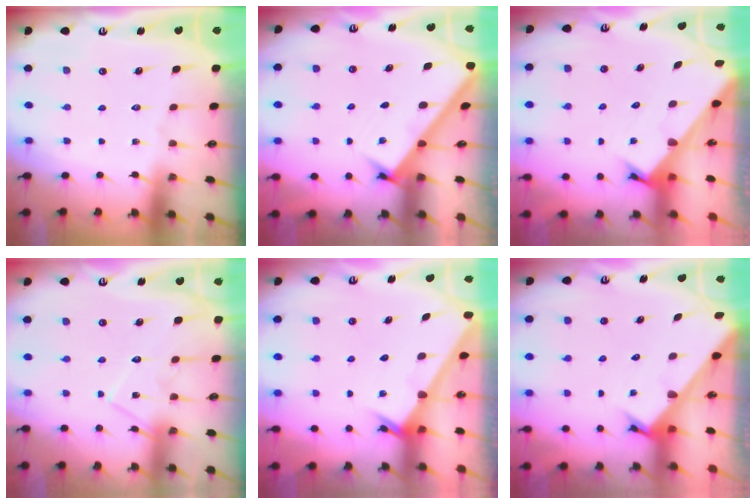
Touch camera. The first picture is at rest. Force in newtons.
{"total": 2.9, "press": 2.9, "slide": 0.4}
{"total": 2.5, "press": 2.5, "slide": 0.3}
{"total": 11.8, "press": 11.8, "slide": 0.7}
{"total": 2.6, "press": 2.6, "slide": 0.2}
{"total": 2.5, "press": 2.5, "slide": 0.2}